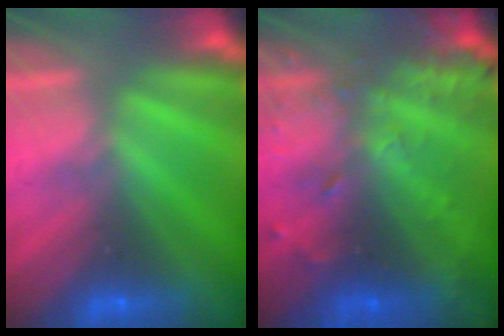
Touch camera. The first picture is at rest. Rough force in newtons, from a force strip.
{"total": 7.7}